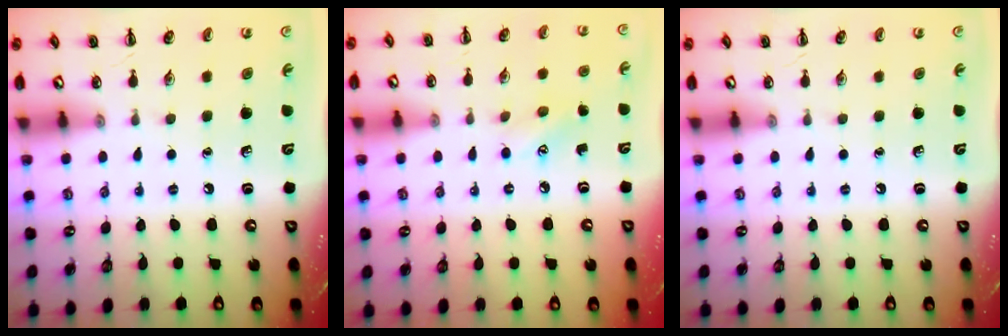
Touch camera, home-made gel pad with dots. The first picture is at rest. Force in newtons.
{"total": 5.5, "press": 5.4, "slide": 1.2}
{"total": 0.0}